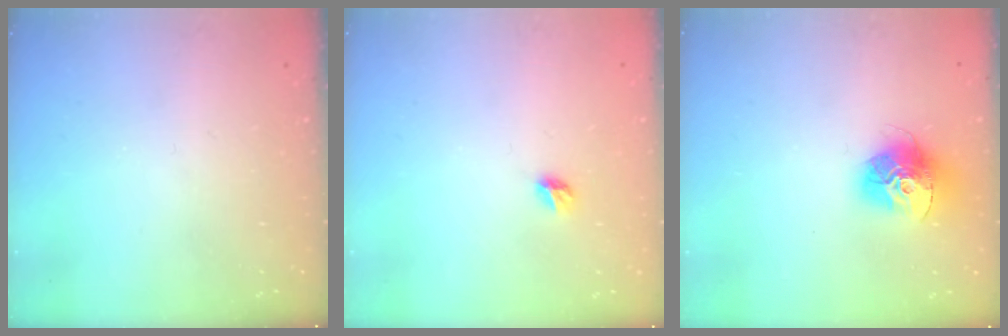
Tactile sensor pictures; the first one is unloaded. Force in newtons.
{"total": 4.4, "press": 4.4, "slide": 0.5}
{"total": 15.2, "press": 15.2, "slide": 1.5}